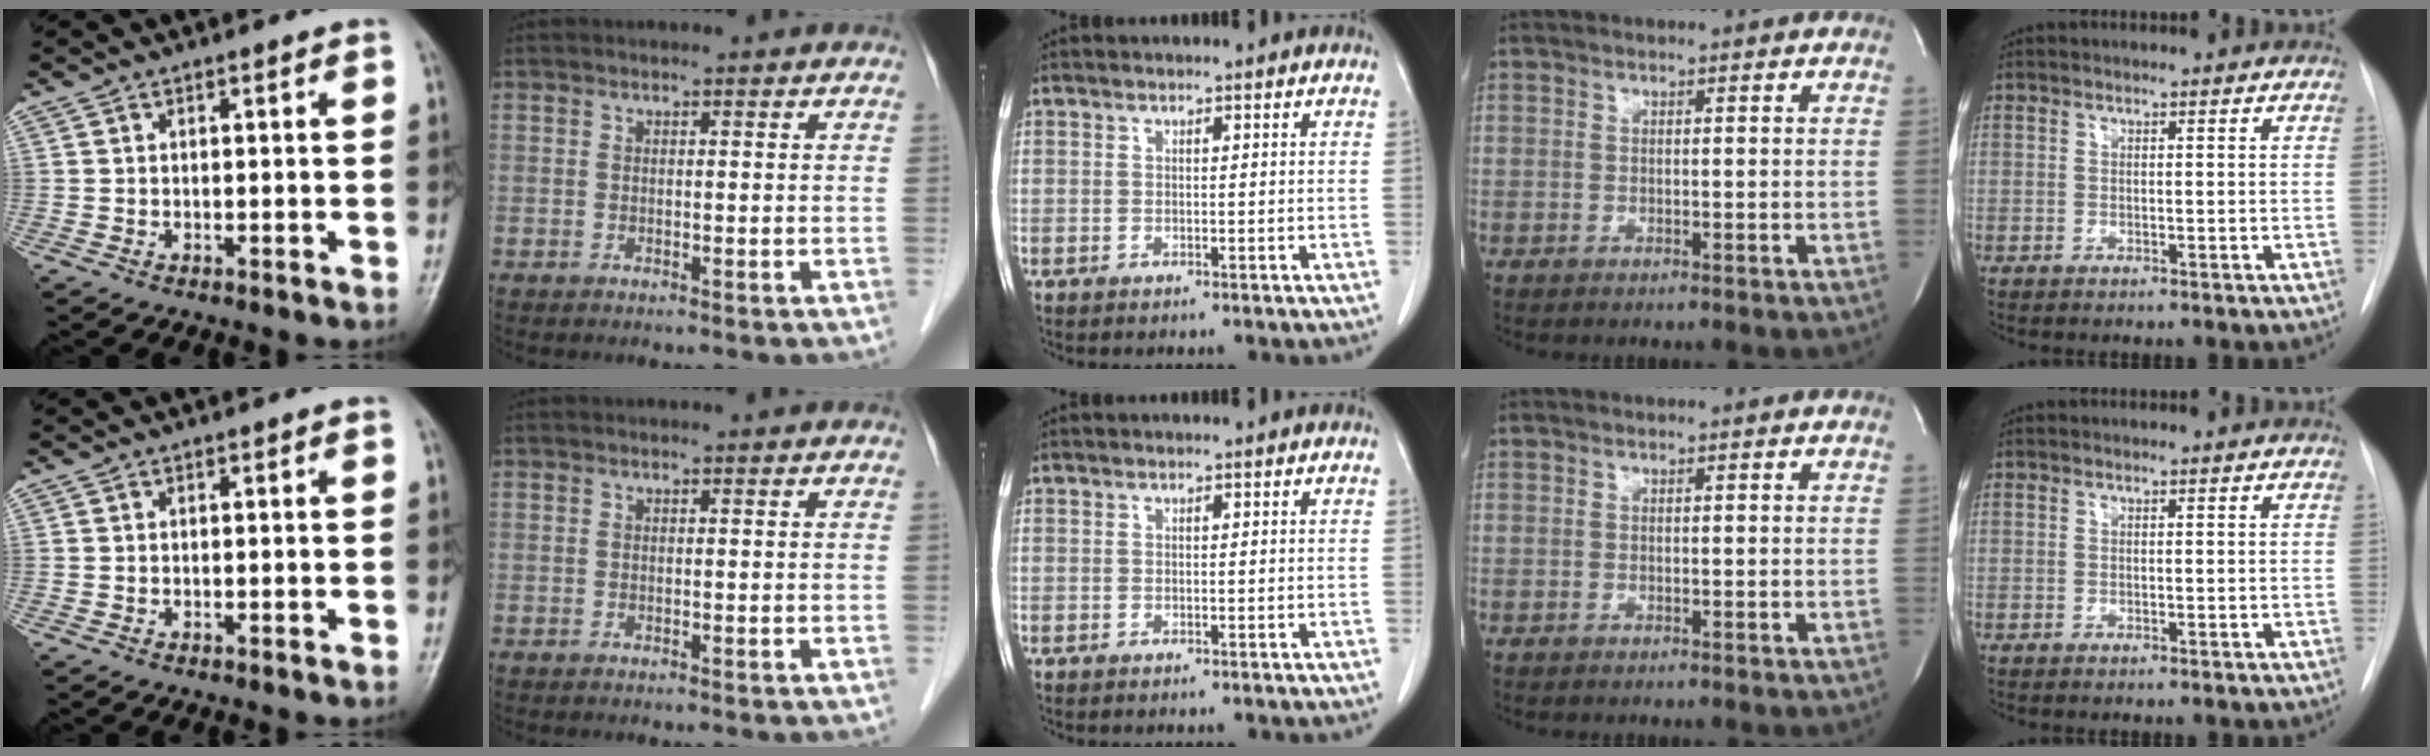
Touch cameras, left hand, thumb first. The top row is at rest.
{}